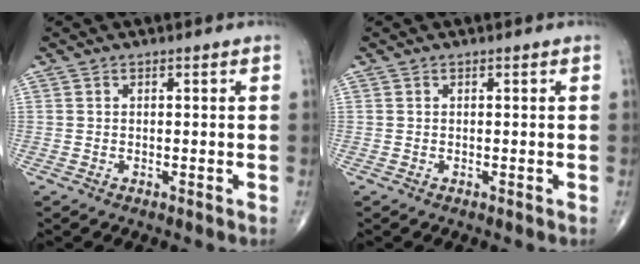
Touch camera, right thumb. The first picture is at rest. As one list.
[{"total": 0.0}]